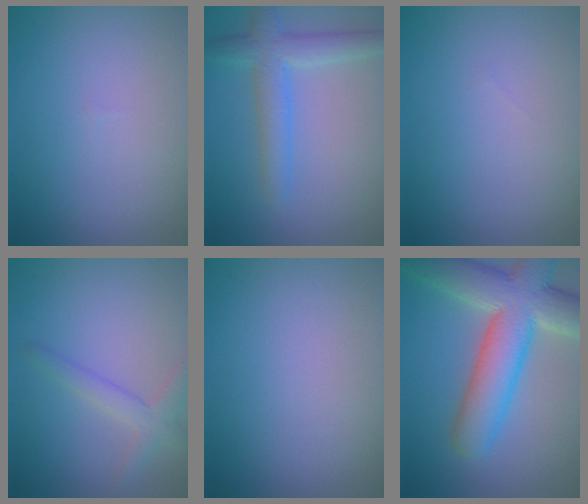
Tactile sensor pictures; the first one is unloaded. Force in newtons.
{"total": 2.9, "press": 2.9, "slide": 0.1}
{"total": 0.0}
{"total": 2.2, "press": 2.2, "slide": 0.1}
{"total": 0.0}
{"total": 10.6, "press": 10.5, "slide": 0.9}